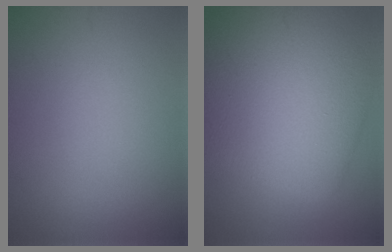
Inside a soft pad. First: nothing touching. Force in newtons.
{"total": 13.7, "press": 13.7, "slide": 0.5}